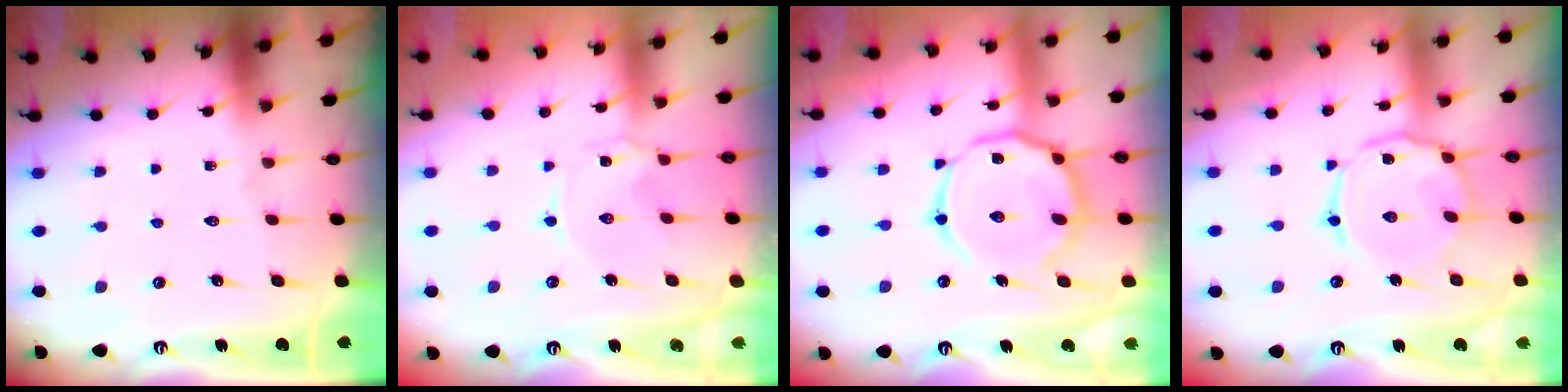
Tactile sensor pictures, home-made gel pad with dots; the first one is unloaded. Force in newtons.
{"total": 0.0}
{"total": 14.2, "press": 14.2, "slide": 0.7}
{"total": 10.0, "press": 10.0, "slide": 0.9}